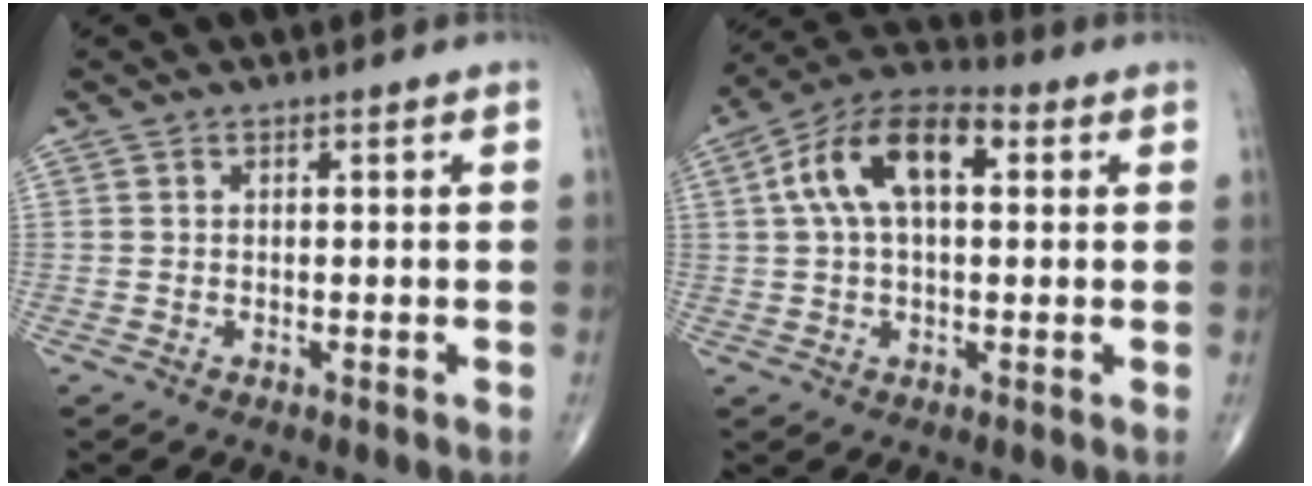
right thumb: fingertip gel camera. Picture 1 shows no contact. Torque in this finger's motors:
{"motor_torque": [0.26, 0.35, 1.13, 0.29, 0.30]}